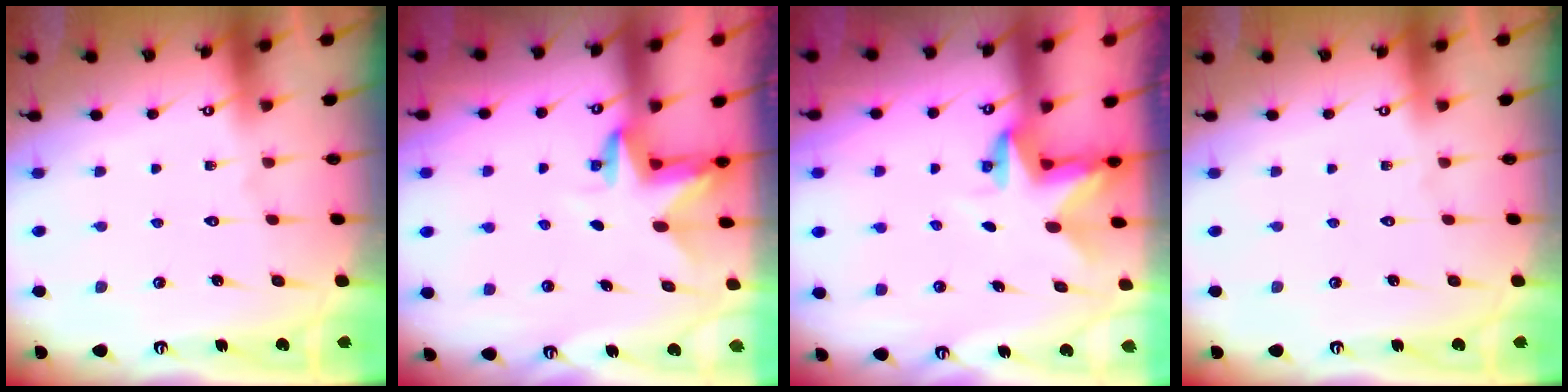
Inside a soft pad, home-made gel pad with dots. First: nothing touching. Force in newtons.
{"total": 3.4, "press": 3.4, "slide": 0.1}
{"total": 2.8, "press": 2.8, "slide": 0.2}
{"total": 0.0}